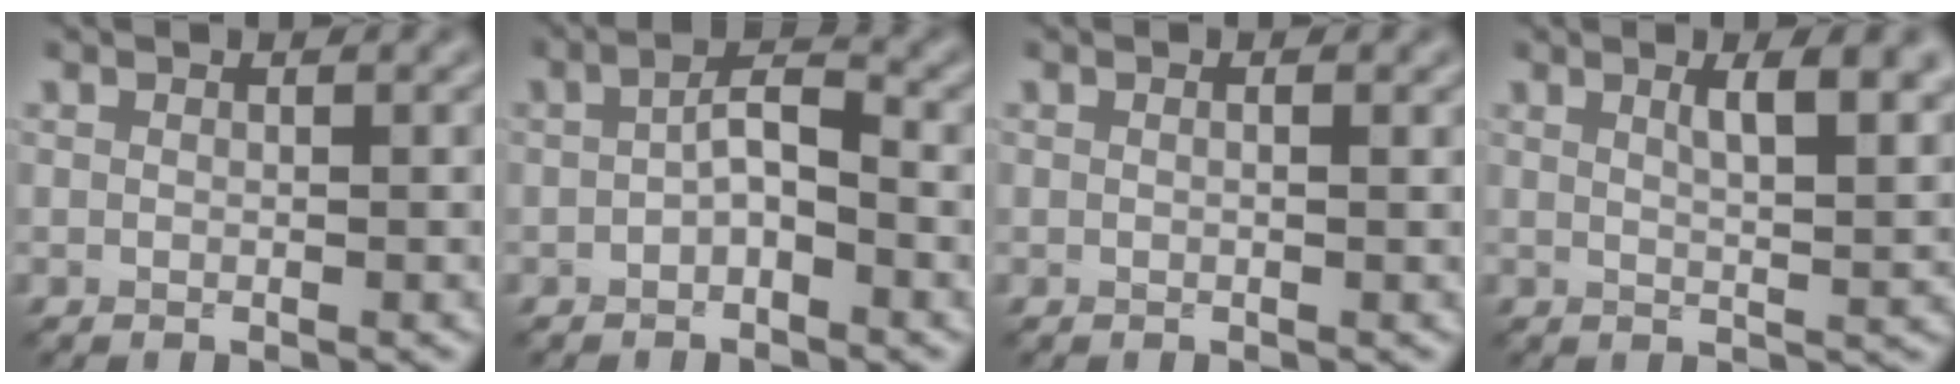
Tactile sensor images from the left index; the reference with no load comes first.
{"total": 2.7, "force": [-0.5, 1.1, 2.4], "torque": [-0.040, 0.009, -0.016]}
{"total": 0.5, "force": [0.2, 0.1, 0.5], "torque": [-0.008, 0.000, 0.000]}
{"total": 5.9, "force": [2.5, 2.0, 5.0], "torque": [-0.047, 0.008, 0.028]}